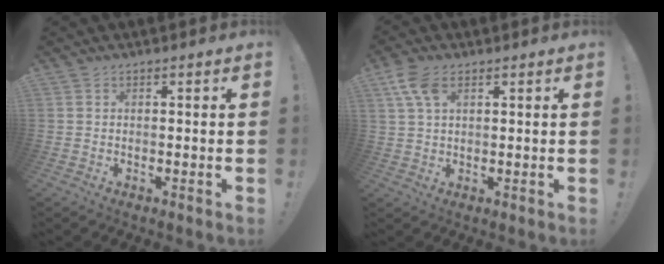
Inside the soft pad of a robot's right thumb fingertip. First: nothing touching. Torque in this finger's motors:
{"motor_torque": [-0.08, 0.24, 0.05, 0.16, 0.01]}